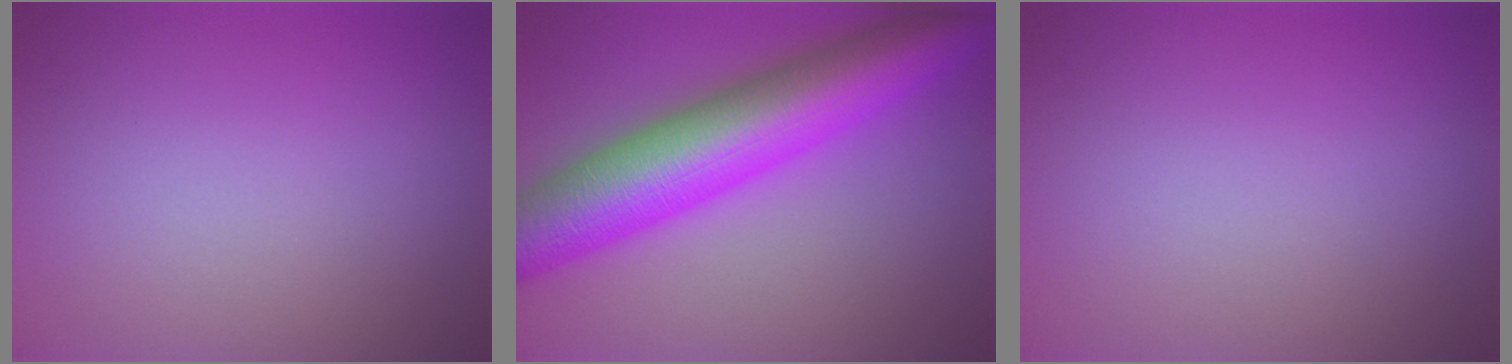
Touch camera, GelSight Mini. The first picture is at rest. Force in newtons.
{"total": 12.1, "press": 12.1, "slide": 0.2}
{"total": 0.0}